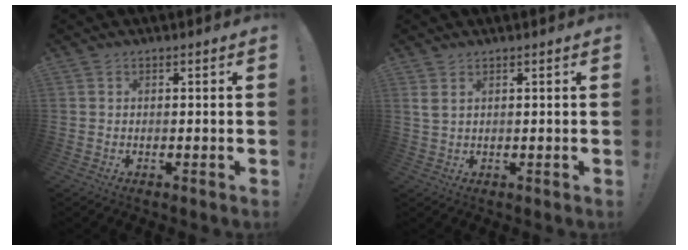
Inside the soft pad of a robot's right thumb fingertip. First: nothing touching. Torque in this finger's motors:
{"motor_torque": [0.11, 0.19, 0.16, -0.12, 0.00]}